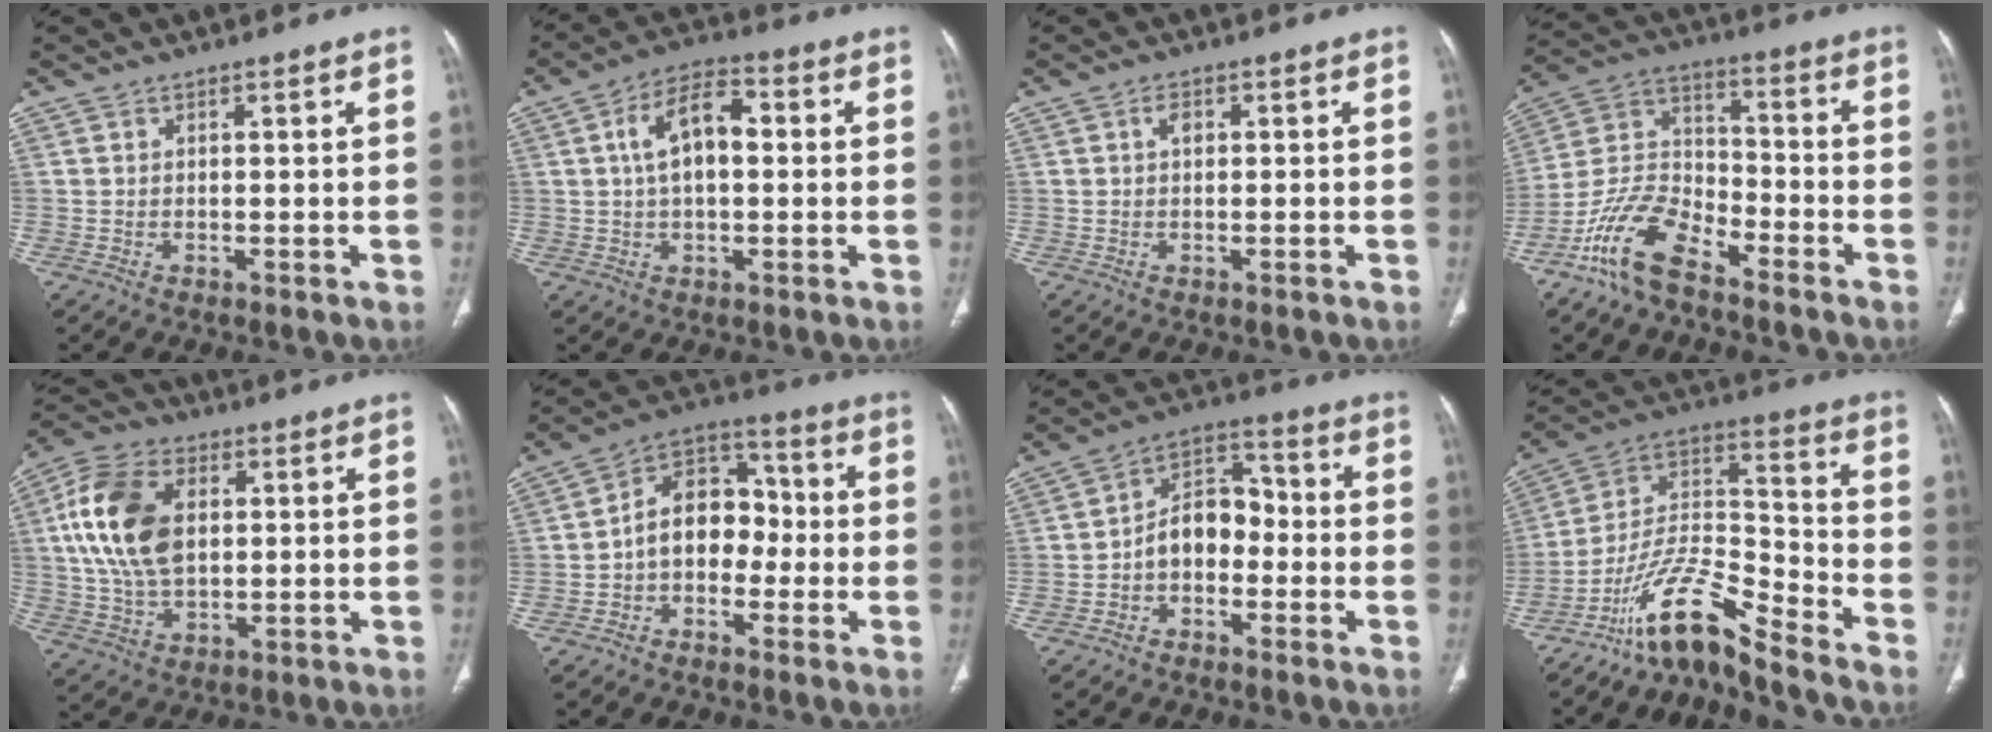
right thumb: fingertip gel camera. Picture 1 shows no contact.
{"total": 10.0, "force": [1.3, 5.4, 8.3], "torque": [-0.139, 0.024, 0.017]}
{"total": 1.4, "force": [0.2, 0.9, 1.1], "torque": [-0.019, 0.003, 0.000]}
{"total": 12.8, "force": [-8.9, 5.5, 7.3], "torque": [-0.147, 0.060, -0.181]}
{"total": 16.0, "force": [2.7, 10.1, 12.1], "torque": [-0.232, 0.006, 0.048]}
{"total": 10.9, "force": [-1.8, 8.0, 7.3], "torque": [-0.083, 0.043, -0.047]}
{"total": 8.9, "force": [-2.2, 6.2, 5.9], "torque": [-0.073, 0.044, -0.052]}
{"total": 13.1, "force": [-11.2, 2.0, 6.4], "torque": [-0.132, 0.104, -0.212]}